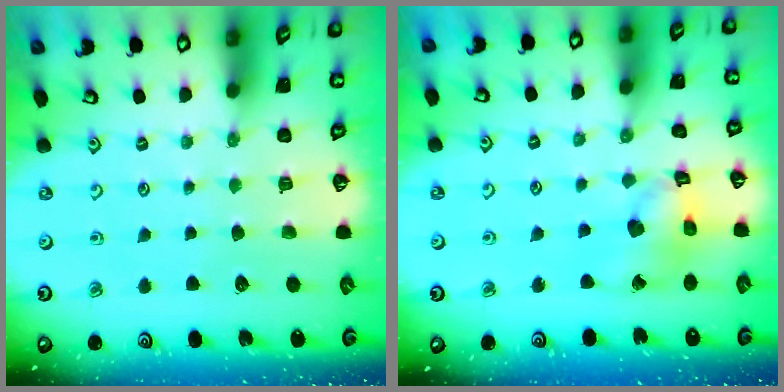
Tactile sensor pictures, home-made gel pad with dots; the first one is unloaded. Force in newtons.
{"total": 12.5, "press": 12.4, "slide": 1.6}